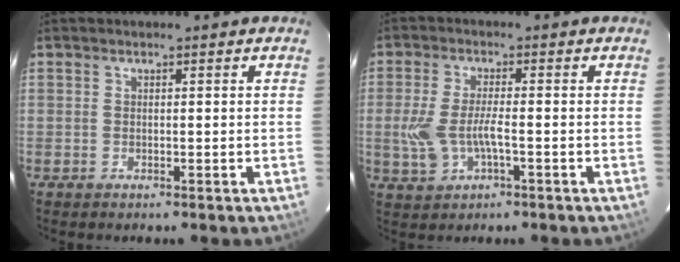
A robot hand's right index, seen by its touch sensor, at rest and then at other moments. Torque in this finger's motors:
{"motor_torque": [-0.03, 0.03, -0.02, 0.04]}